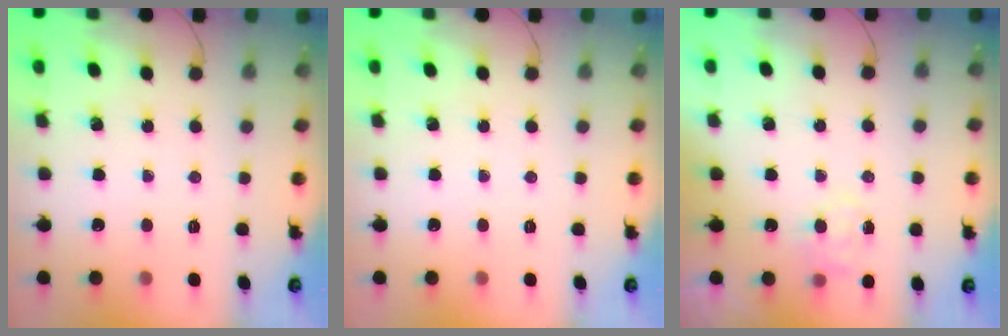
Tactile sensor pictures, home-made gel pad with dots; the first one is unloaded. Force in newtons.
{"total": 0.0}
{"total": 5.2, "press": 5.1, "slide": 1.2}